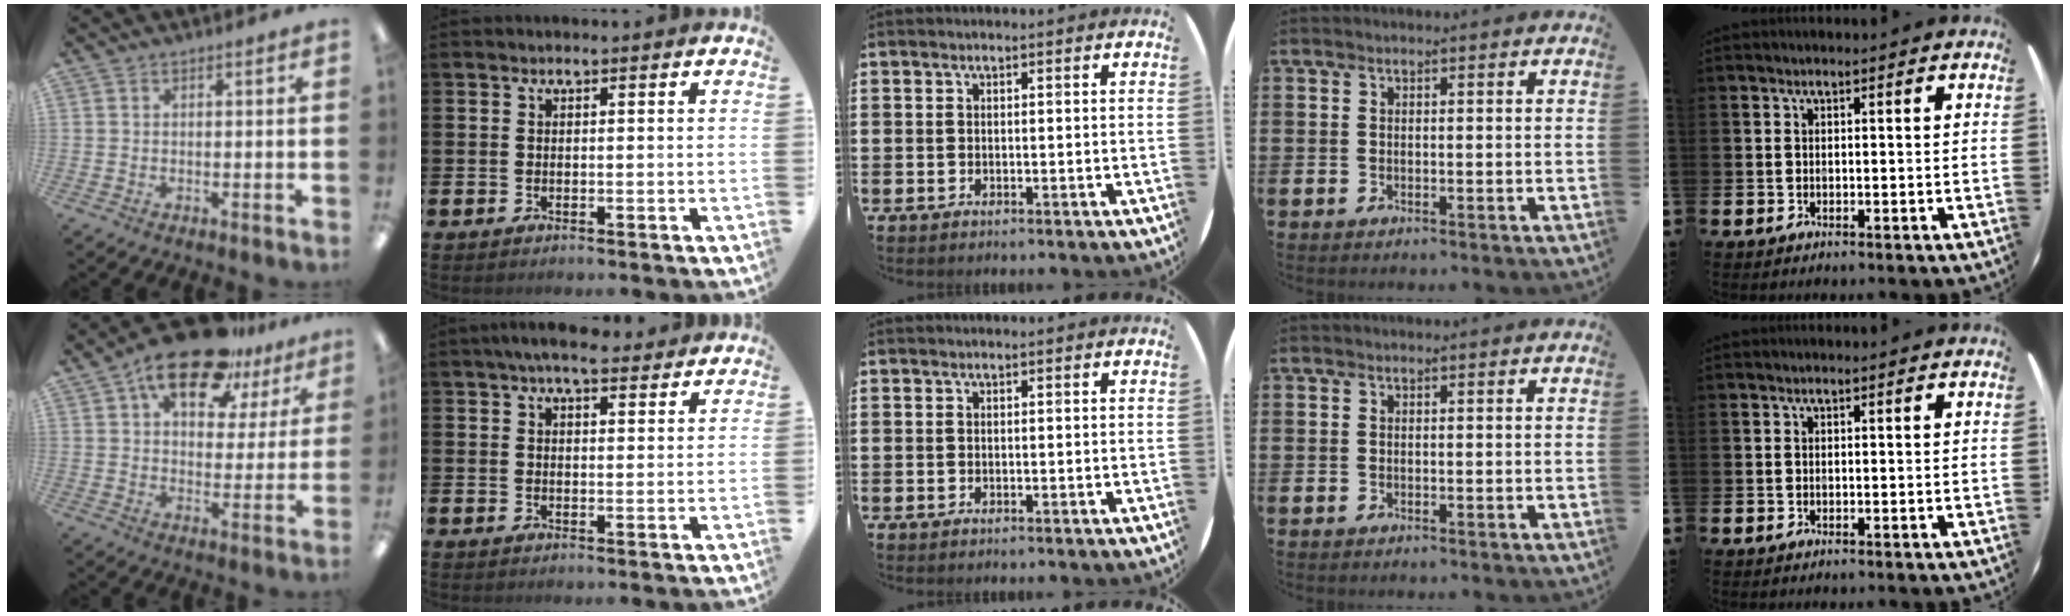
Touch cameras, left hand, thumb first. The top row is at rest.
{"thumb": {"total": 15.8, "force": [11.0, 6.9, 9.0], "torque": [-0.152, -0.054, 0.193]}, "index": {"total": 5.2, "force": [4.6, 1.3, 2.1], "torque": [-0.043, -0.013, 0.081]}}